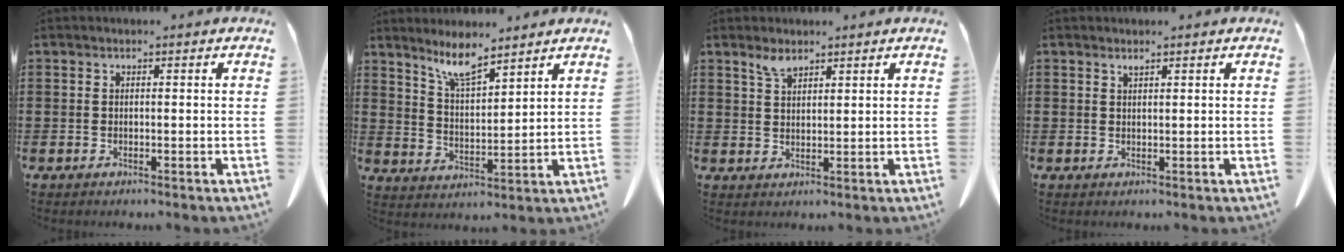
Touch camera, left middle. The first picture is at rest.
{"total": 6.7, "force": [5.8, 0.8, 3.3], "torque": [-0.082, -0.022, 0.105]}
{"total": 2.6, "force": [2.2, 0.8, 1.1], "torque": [-0.028, 0.000, 0.043]}
{"total": 0.9, "force": [0.8, 0.0, 0.5], "torque": [-0.012, -0.005, 0.018]}